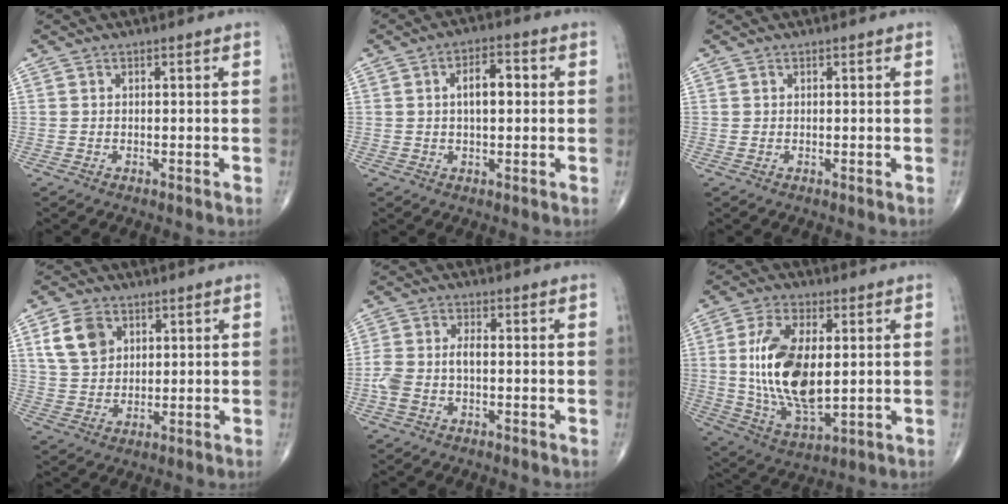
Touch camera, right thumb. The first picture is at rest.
{"total": 6.1, "force": [0.8, 3.0, 5.3], "torque": [-0.075, 0.009, 0.008]}
{"total": 0.0}
{"total": 8.0, "force": [3.2, 5.9, 4.4], "torque": [-0.064, -0.008, 0.065]}
{"total": 5.5, "force": [-1.0, 2.9, 4.5], "torque": [-0.117, 0.019, -0.021]}
{"total": 17.0, "force": [1.4, 8.3, 14.7], "torque": [-0.280, -0.020, 0.034]}